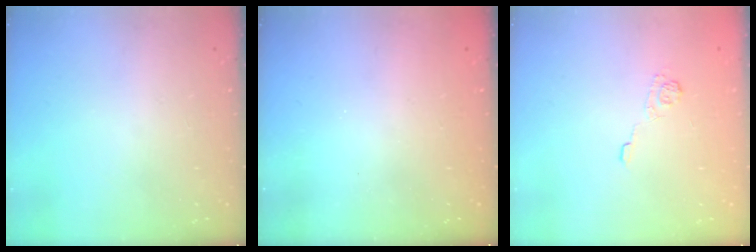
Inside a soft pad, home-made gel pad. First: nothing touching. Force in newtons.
{"total": 2.4, "press": 2.3, "slide": 0.8}
{"total": 3.6, "press": 3.3, "slide": 1.4}